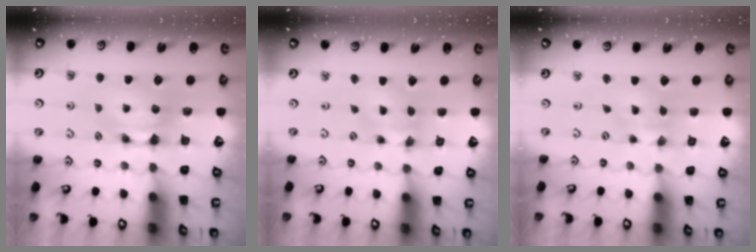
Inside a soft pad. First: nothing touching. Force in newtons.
{"total": 1.5, "press": 0.7, "slide": 1.3}
{"total": 2.6, "press": 2.4, "slide": 0.9}